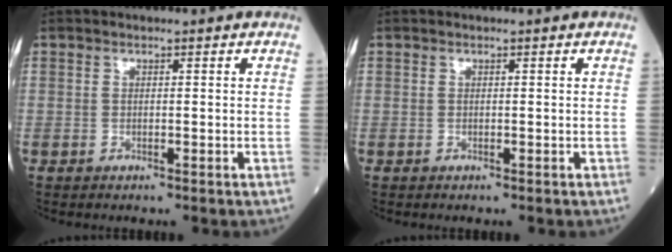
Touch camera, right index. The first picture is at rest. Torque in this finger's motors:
{"motor_torque": [0.00, 0.00, 0.00, 0.00]}